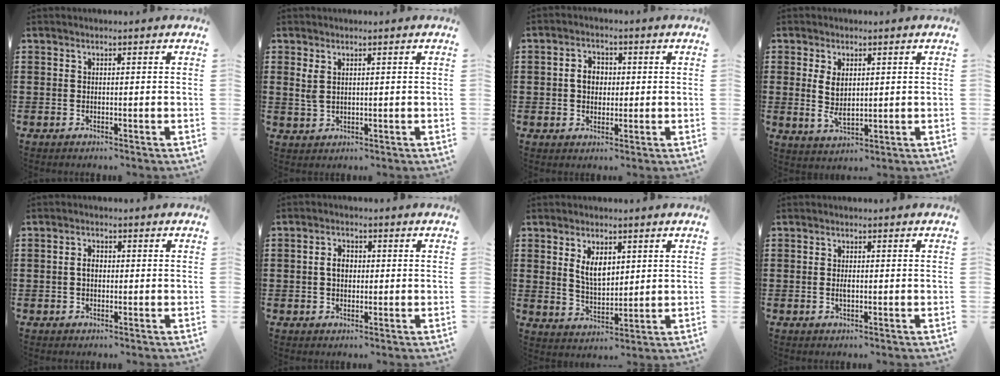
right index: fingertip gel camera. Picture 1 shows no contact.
{"total": 2.2, "force": [1.2, 1.2, 1.4], "torque": [-0.033, 0.006, 0.021]}
{"total": 3.4, "force": [0.1, 2.7, 2.1], "torque": [-0.049, 0.011, -0.002]}
{"total": 4.0, "force": [0.6, 2.1, 3.3], "torque": [-0.075, 0.004, 0.009]}
{"total": 1.8, "force": [-0.1, 1.0, 1.5], "torque": [-0.029, 0.004, -0.003]}
{"total": 2.7, "force": [0.0, 1.8, 2.0], "torque": [-0.042, 0.008, -0.001]}
{"total": 5.0, "force": [1.9, 2.6, 3.8], "torque": [-0.075, 0.004, 0.031]}
{"total": 1.3, "force": [-0.1, 0.5, 1.2], "torque": [-0.023, 0.001, -0.003]}